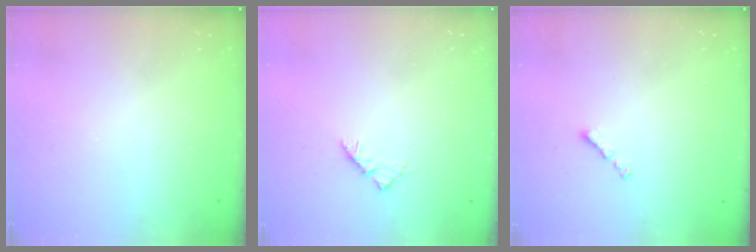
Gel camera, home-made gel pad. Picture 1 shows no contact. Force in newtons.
{"total": 2.9, "press": 2.8, "slide": 0.7}
{"total": 1.1, "press": 1.0, "slide": 0.4}